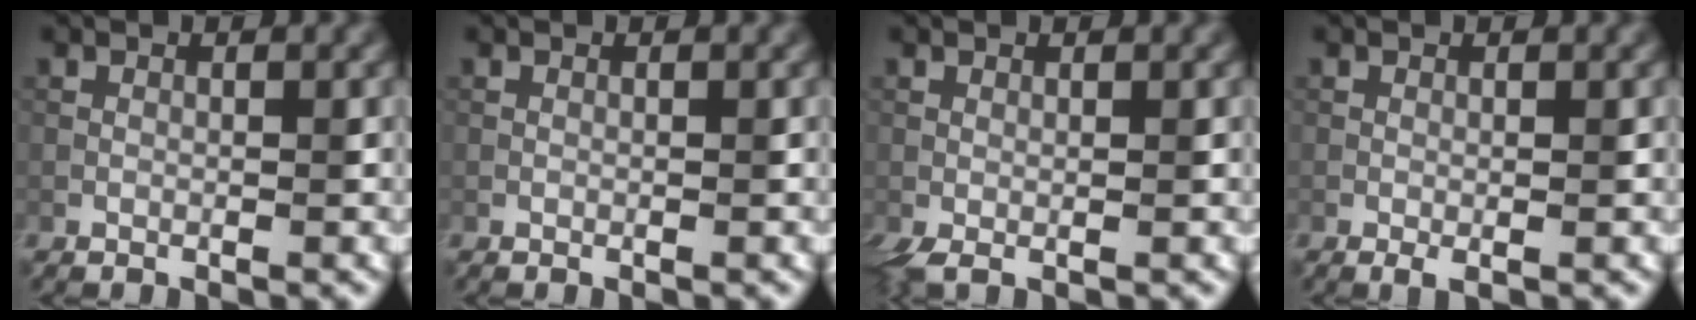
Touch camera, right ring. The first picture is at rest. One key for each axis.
{"total": 0.0}
{"total": 1.6, "fx": 0.1, "fy": 0.6, "fz": 1.5, "tx": -0.034, "ty": -0.001, "tz": 0.001}
{"total": 0.7, "fx": -0.1, "fy": 0.2, "fz": 0.7, "tx": -0.011, "ty": -0.003, "tz": 0.001}